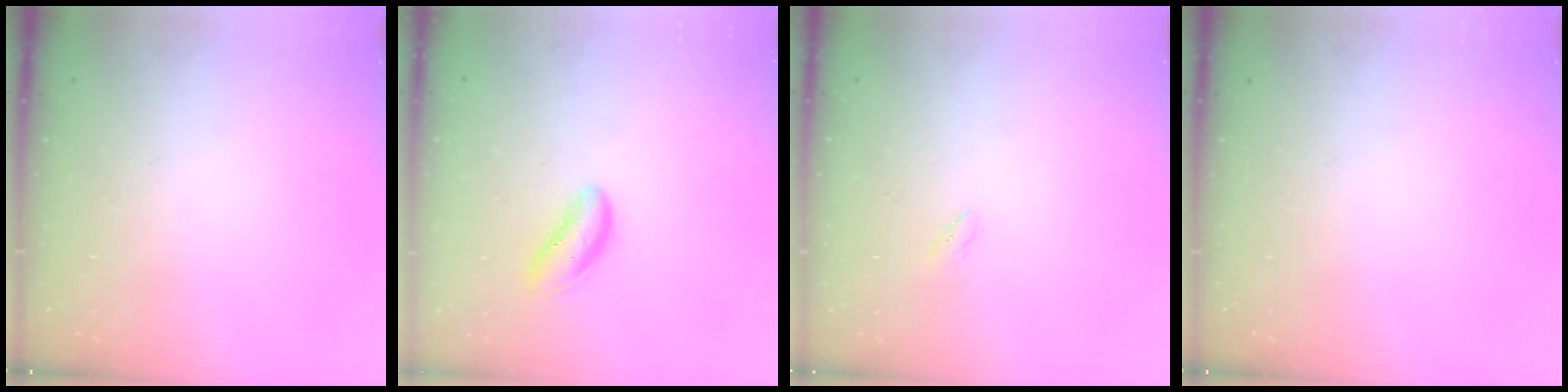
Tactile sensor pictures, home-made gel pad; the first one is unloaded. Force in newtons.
{"total": 3.0, "press": 3.0, "slide": 0.1}
{"total": 1.7, "press": 1.5, "slide": 0.6}
{"total": 0.0}